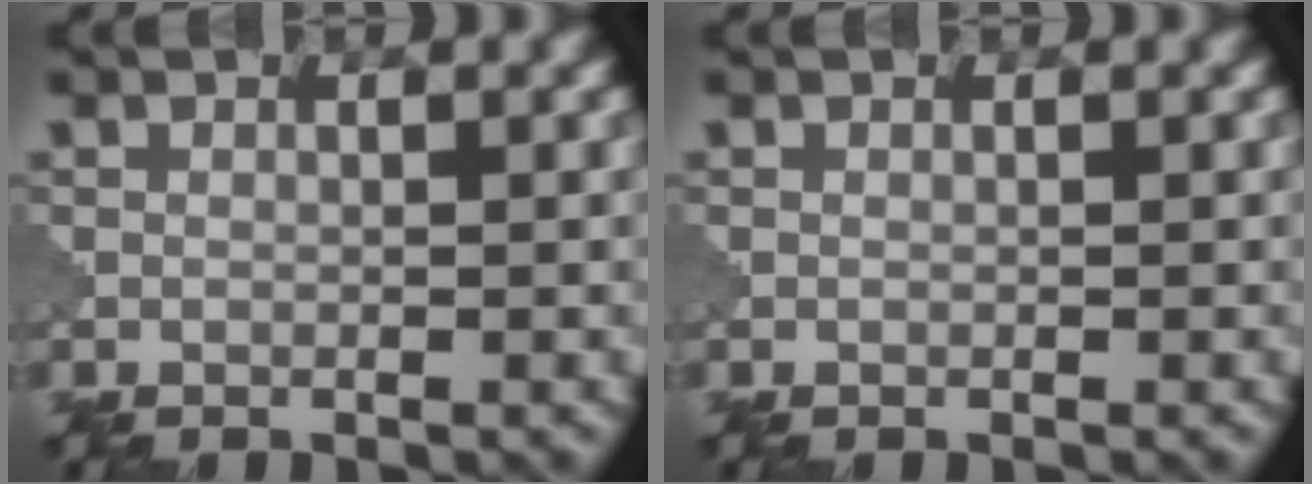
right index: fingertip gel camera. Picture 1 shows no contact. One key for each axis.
{"total": 0.0}